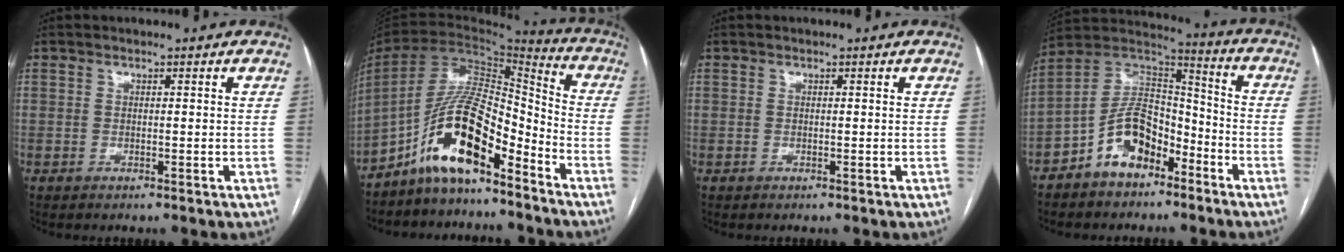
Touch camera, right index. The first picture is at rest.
{"total": 13.9, "force": [-9.0, 4.2, 9.7], "torque": [-0.185, 0.028, -0.162]}
{"total": 0.0}
{"total": 11.5, "force": [-6.4, 6.4, 7.1], "torque": [-0.141, 0.032, -0.117]}